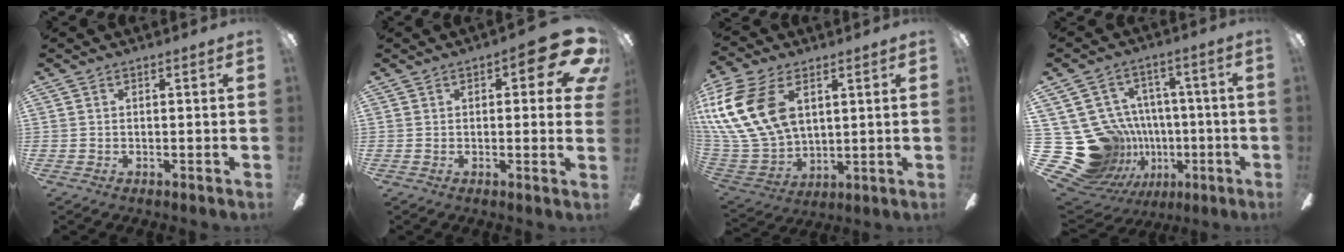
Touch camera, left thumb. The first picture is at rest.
{"total": 10.3, "force": [4.2, 4.2, 8.4], "torque": [-0.099, -0.016, 0.068]}
{"total": 22.0, "force": [7.3, 14.2, 15.2], "torque": [-0.342, -0.020, 0.131]}
{"total": 22.0, "force": [-3.8, 19.7, 8.9], "torque": [-0.198, 0.005, 0.004]}